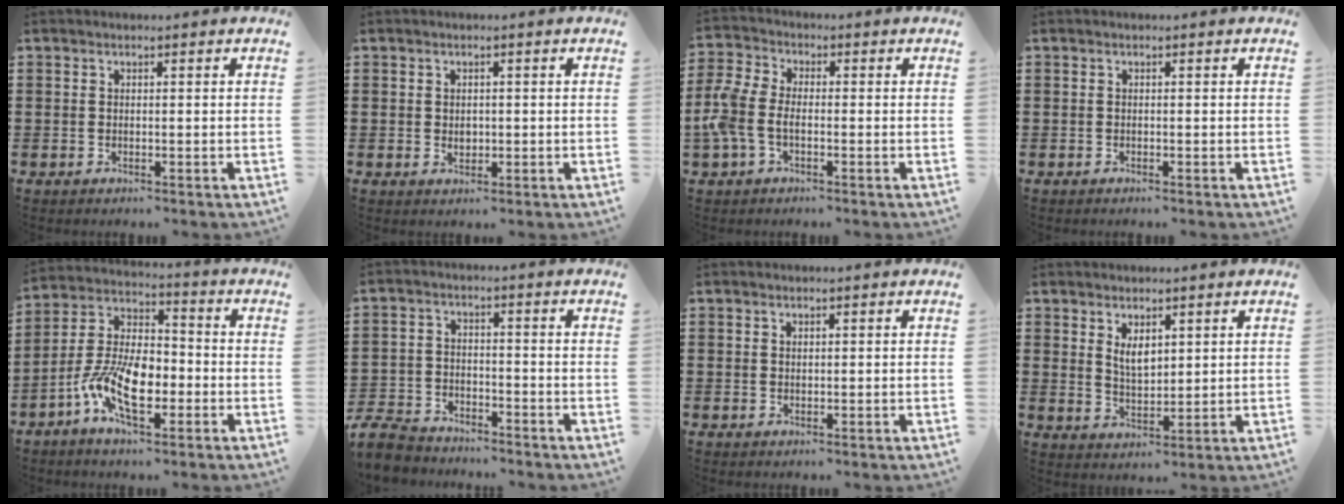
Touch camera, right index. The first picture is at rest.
{"total": 1.2, "force": [0.1, 0.9, 0.8], "torque": [-0.016, 0.006, 0.001]}
{"total": 5.5, "force": [-1.9, 3.1, 4.1], "torque": [-0.120, -0.005, -0.048]}
{"total": 0.0}
{"total": 10.6, "force": [-4.4, 5.0, 8.2], "torque": [-0.191, -0.003, -0.085]}
{"total": 5.3, "force": [-5.0, 1.3, 0.9], "torque": [-0.041, -0.002, -0.105]}
{"total": 0.5, "force": [0.3, 0.4, 0.2], "torque": [-0.004, 0.002, 0.006]}
{"total": 3.5, "force": [1.9, 1.7, 2.3], "torque": [-0.042, 0.001, 0.033]}